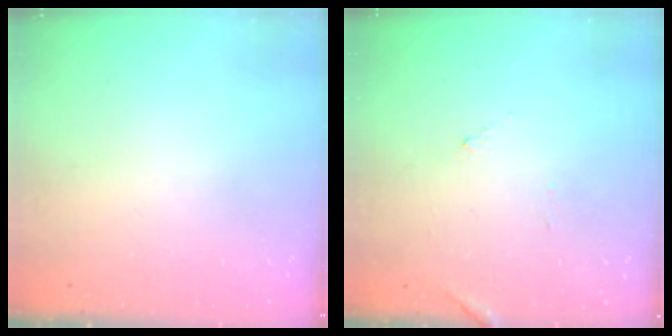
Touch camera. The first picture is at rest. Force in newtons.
{"total": 10.0, "press": 10.0, "slide": 0.6}